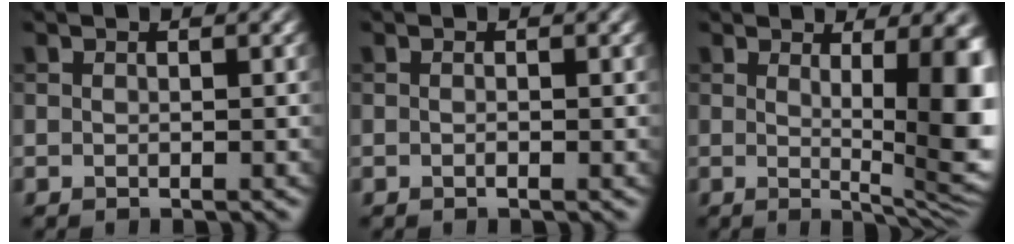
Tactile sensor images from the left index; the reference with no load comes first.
{"total": 0.5, "force": [-0.2, 0.1, 0.5], "torque": [-0.009, -0.001, -0.003]}
{"total": 9.5, "force": [0.9, 2.6, 9.0], "torque": [-0.097, -0.009, 0.017]}